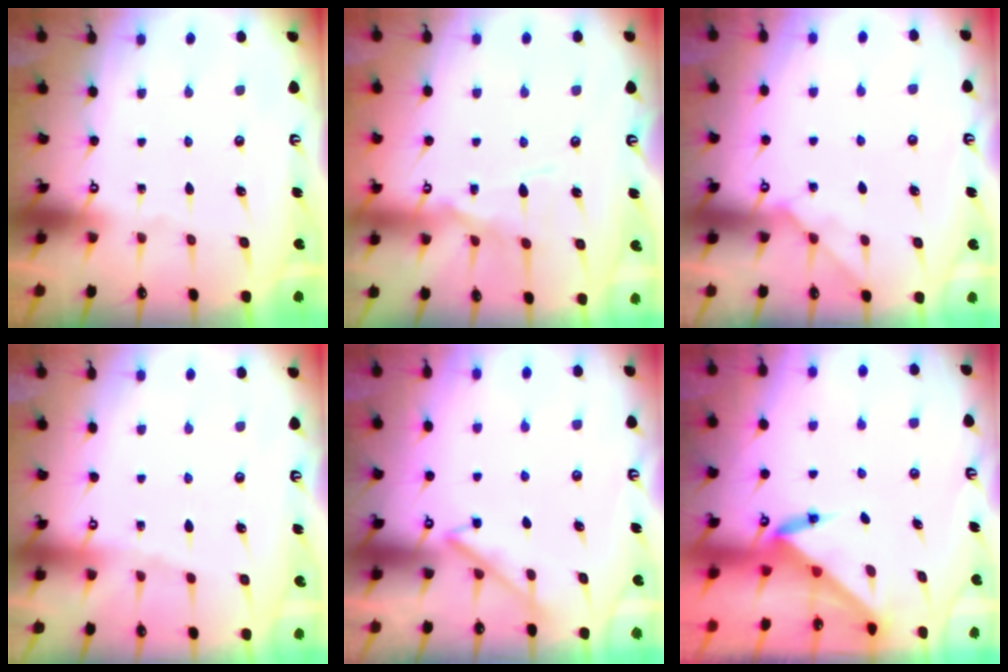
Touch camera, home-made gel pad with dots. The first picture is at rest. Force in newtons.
{"total": 9.6, "press": 9.6, "slide": 0.9}
{"total": 4.0, "press": 3.9, "slide": 0.7}
{"total": 3.4, "press": 3.3, "slide": 0.6}
{"total": 3.4, "press": 3.4, "slide": 0.5}
{"total": 3.6, "press": 3.5, "slide": 0.3}